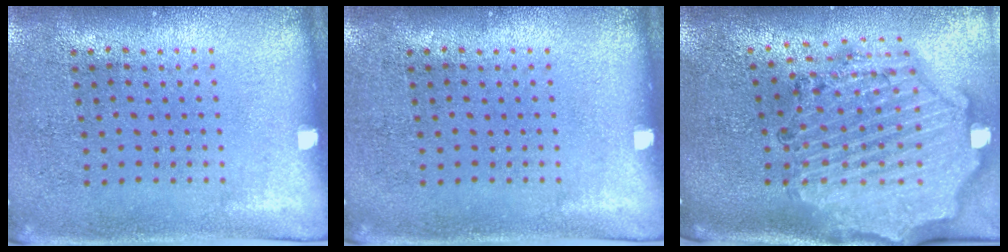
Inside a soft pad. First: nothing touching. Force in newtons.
{"total": 0.0}
{"total": 2.9, "press": 2.6, "slide": 1.2}